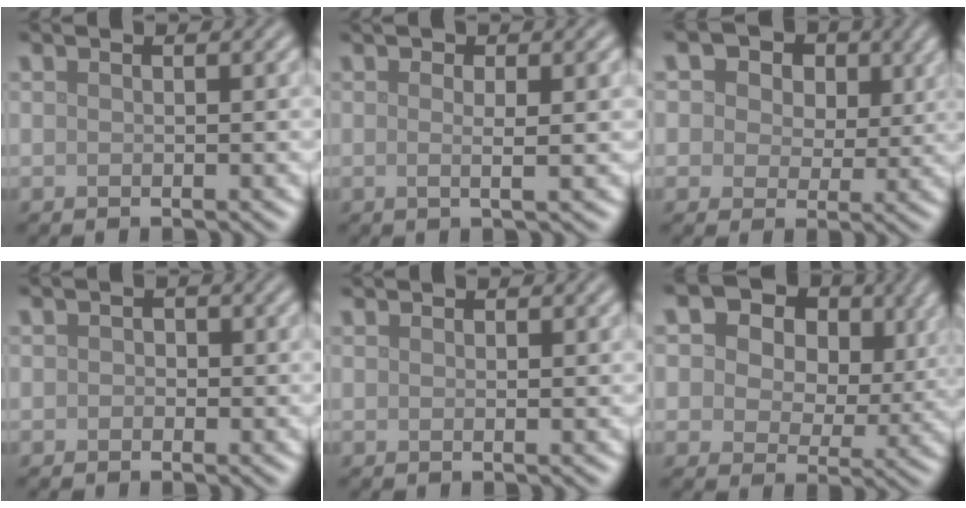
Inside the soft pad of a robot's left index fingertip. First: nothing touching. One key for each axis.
{"total": 3.6, "fx": 0.8, "fy": 1.2, "fz": 3.3, "tx": -0.032, "ty": 0.002, "tz": -0.006}
{"total": 9.3, "fx": 4.9, "fy": 6.4, "fz": 4.7, "tx": -0.070, "ty": 0.018, "tz": 0.044}
{"total": 0.7, "fx": -0.1, "fy": 0.6, "fz": 0.3, "tx": -0.002, "ty": -0.005, "tz": -0.004}
{"total": 0.5, "fx": 0.5, "fy": 0.1, "fz": 0.3, "tx": -0.004, "ty": 0.000, "tz": 0.009}
{"total": 14.8, "fx": 7.3, "fy": 10.1, "fz": 8.0, "tx": -0.125, "ty": 0.042, "tz": 0.110}